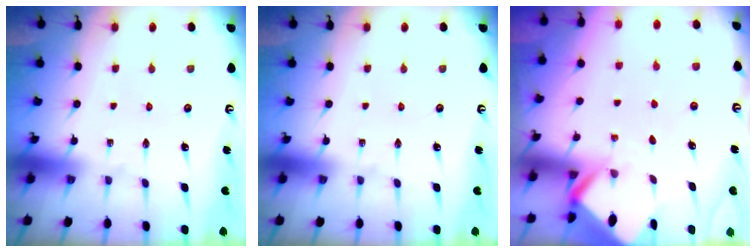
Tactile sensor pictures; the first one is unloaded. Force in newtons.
{"total": 0.0}
{"total": 3.1, "press": 3.1, "slide": 0.2}